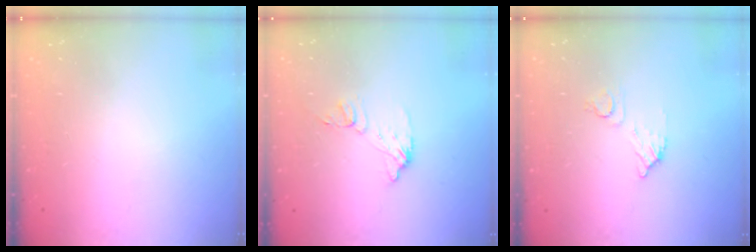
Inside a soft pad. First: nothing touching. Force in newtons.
{"total": 8.1, "press": 8.1, "slide": 0.1}
{"total": 5.6, "press": 5.6, "slide": 0.3}